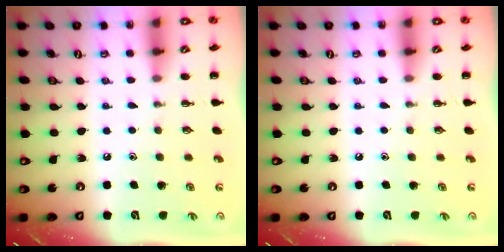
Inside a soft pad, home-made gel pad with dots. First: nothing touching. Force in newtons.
{"total": 0.0}